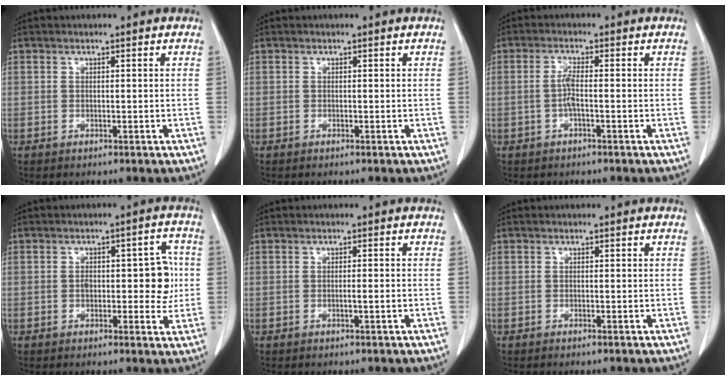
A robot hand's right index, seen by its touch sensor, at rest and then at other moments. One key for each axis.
{"total": 0.0}
{"total": 2.5, "fx": -0.6, "fy": 0.2, "fz": 2.4, "tx": -0.052, "ty": 0.001, "tz": -0.014}
{"total": 6.7, "fx": -0.1, "fy": 3.0, "fz": 5.9, "tx": -0.071, "ty": 0.015, "tz": 0.001}
{"total": 1.2, "fx": -0.3, "fy": -0.1, "fz": 1.2, "tx": -0.021, "ty": -0.001, "tz": -0.004}
{"total": 0.5, "fx": -0.5, "fy": 0.0, "fz": 0.3, "tx": -0.006, "ty": -0.001, "tz": -0.009}